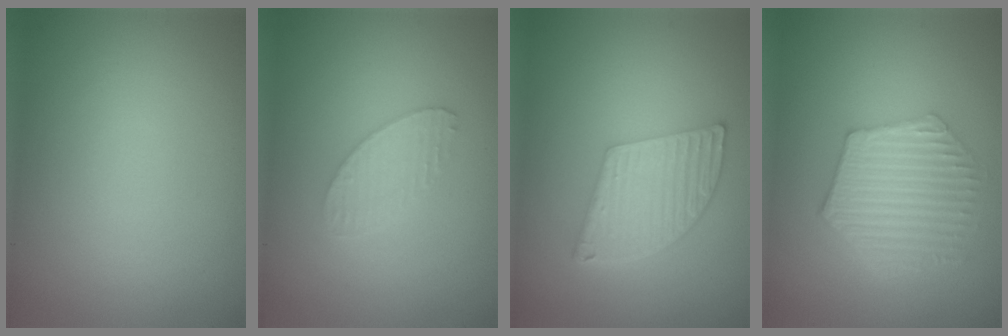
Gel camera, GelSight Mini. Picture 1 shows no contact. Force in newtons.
{"total": 2.0, "press": 2.0, "slide": 0.1}
{"total": 5.5, "press": 3.8, "slide": 4.0}
{"total": 5.4, "press": 4.1, "slide": 3.6}